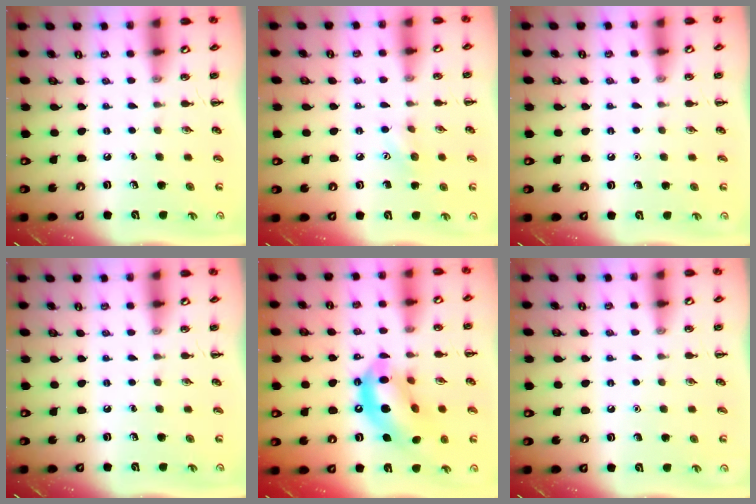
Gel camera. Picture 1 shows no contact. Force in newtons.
{"total": 6.5, "press": 6.4, "slide": 1.2}
{"total": 1.5, "press": 1.5, "slide": 0.1}
{"total": 0.0}
{"total": 15.0, "press": 14.5, "slide": 4.1}
{"total": 1.5, "press": 1.5, "slide": 0.1}